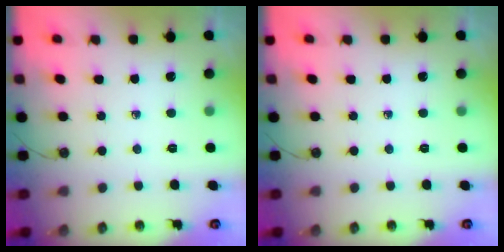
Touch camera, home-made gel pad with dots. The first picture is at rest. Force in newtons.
{"total": 0.0}